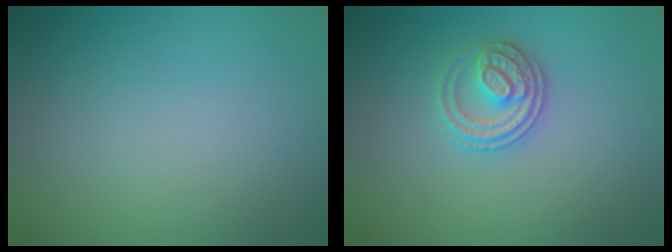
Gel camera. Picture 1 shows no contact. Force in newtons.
{"total": 2.7, "press": 2.6, "slide": 0.7}